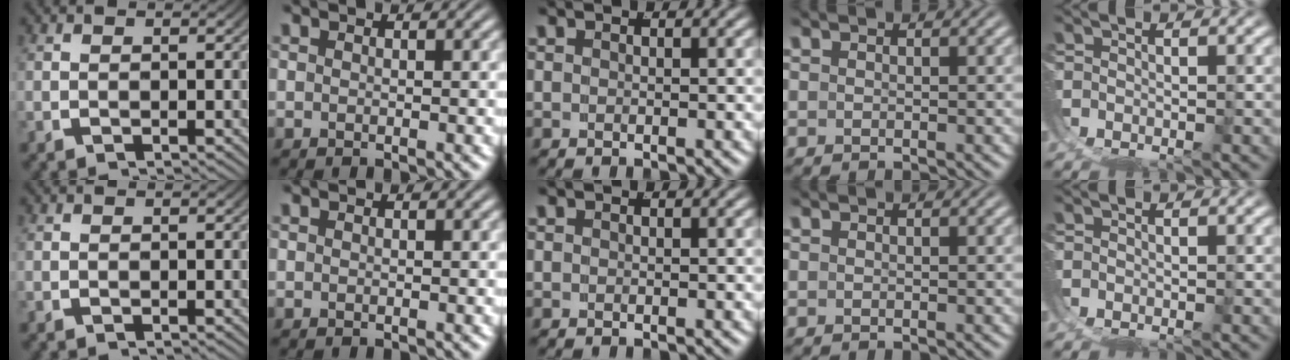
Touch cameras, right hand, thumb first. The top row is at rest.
{}